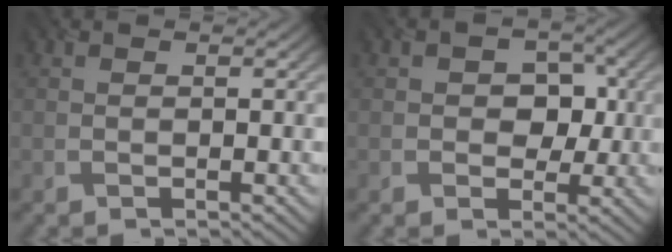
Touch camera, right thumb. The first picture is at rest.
{"total": 4.1, "force": [-0.1, 3.3, 2.4], "torque": [-0.027, -0.001, -0.017]}